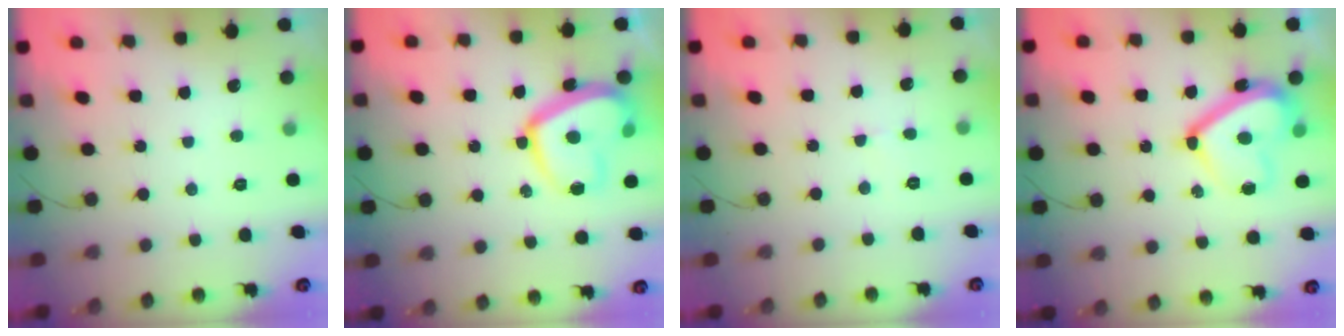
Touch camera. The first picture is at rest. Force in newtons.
{"total": 16.3, "press": 16.3, "slide": 1.4}
{"total": 2.6, "press": 2.6, "slide": 0.2}
{"total": 15.2, "press": 15.1, "slide": 1.8}